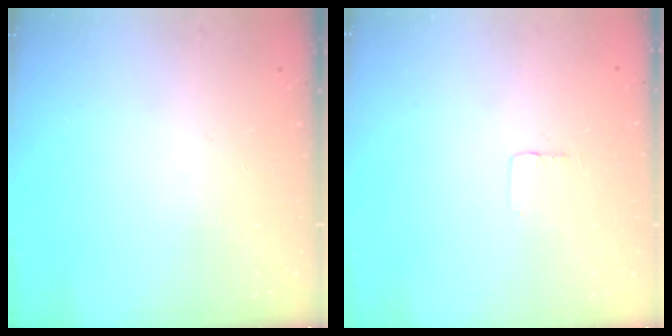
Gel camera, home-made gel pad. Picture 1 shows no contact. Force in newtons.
{"total": 1.9, "press": 1.9, "slide": 0.1}